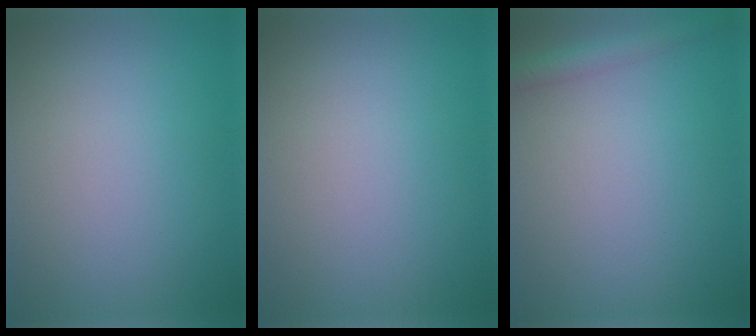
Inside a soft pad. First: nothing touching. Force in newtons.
{"total": 0.0}
{"total": 2.2, "press": 2.2, "slide": 0.1}